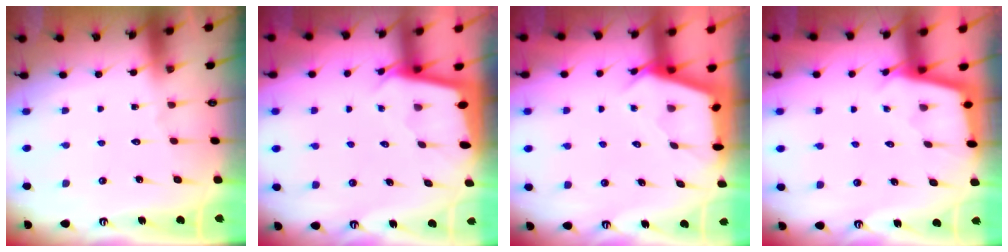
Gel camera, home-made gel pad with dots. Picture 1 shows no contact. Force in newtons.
{"total": 1.9, "press": 1.9, "slide": 0.1}
{"total": 2.9, "press": 2.9, "slide": 0.4}
{"total": 2.4, "press": 2.4, "slide": 0.2}